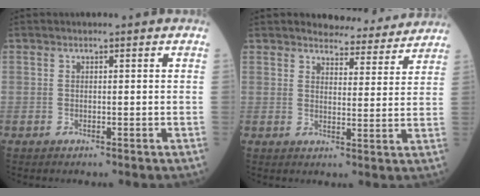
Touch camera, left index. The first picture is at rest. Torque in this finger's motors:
{"motor_torque": [1.03, -1.10, 0.57, 0.05]}